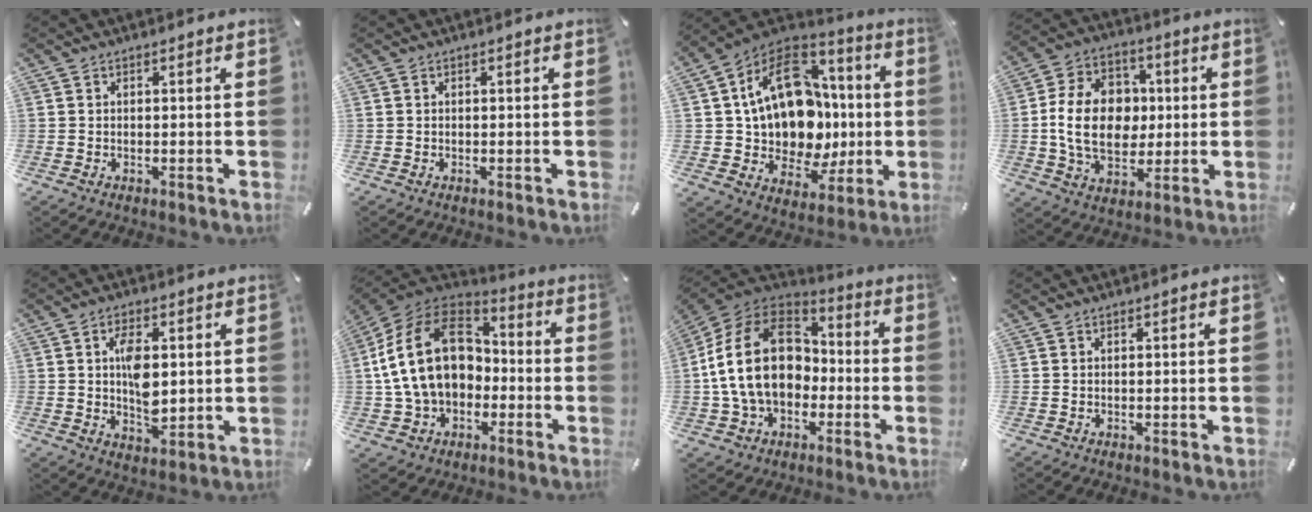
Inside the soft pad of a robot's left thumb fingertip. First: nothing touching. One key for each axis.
{"total": 0.0}
{"total": 20.4, "fx": 3.2, "fy": 15.2, "fz": 13.1, "tx": -0.240, "ty": -0.020, "tz": 0.061}
{"total": 16.3, "fx": -0.2, "fy": 12.4, "fz": 10.6, "tx": -0.215, "ty": 0.019, "tz": -0.003}
{"total": 8.1, "fx": 1.3, "fy": 4.7, "fz": 6.5, "tx": -0.120, "ty": -0.002, "tz": 0.016}
{"total": 20.4, "fx": 1.0, "fy": 15.4, "fz": 13.4, "tx": -0.279, "ty": 0.023, "tz": 0.017}
{"total": 20.5, "fx": -0.9, "fy": 15.5, "fz": 13.4, "tx": -0.277, "ty": 0.028, "tz": -0.015}
{"total": 0.0}